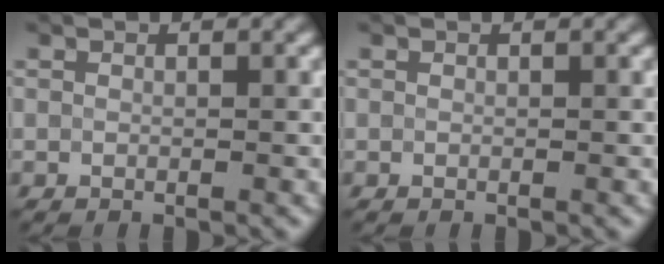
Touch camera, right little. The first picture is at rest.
{"total": 0.0}